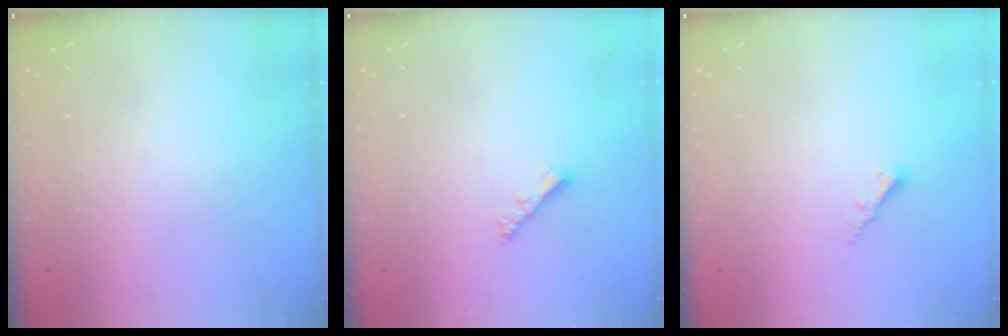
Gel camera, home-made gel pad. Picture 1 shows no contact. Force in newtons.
{"total": 2.4, "press": 2.4, "slide": 0.6}
{"total": 2.2, "press": 2.2, "slide": 0.4}